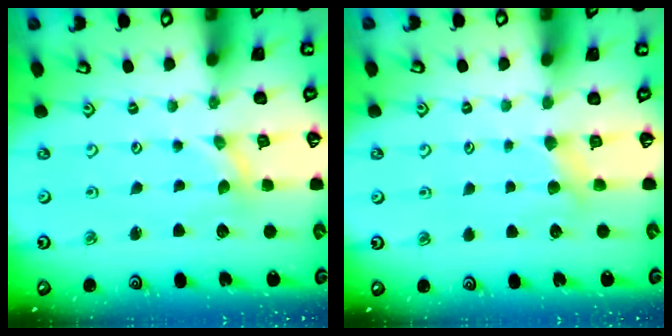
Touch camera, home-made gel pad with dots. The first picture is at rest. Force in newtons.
{"total": 4.9, "press": 4.9, "slide": 0.5}